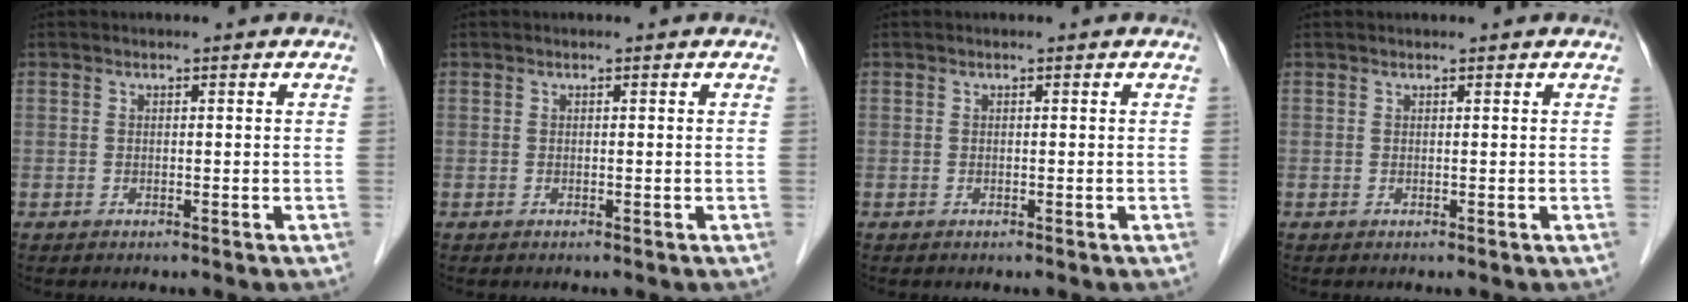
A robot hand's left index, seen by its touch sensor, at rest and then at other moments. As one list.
[{"total": 0.0}, {"total": 0.0}, {"total": 1.0, "force": [1.0, 0.1, 0.3], "torque": [-0.008, 0.016, 0.016]}]